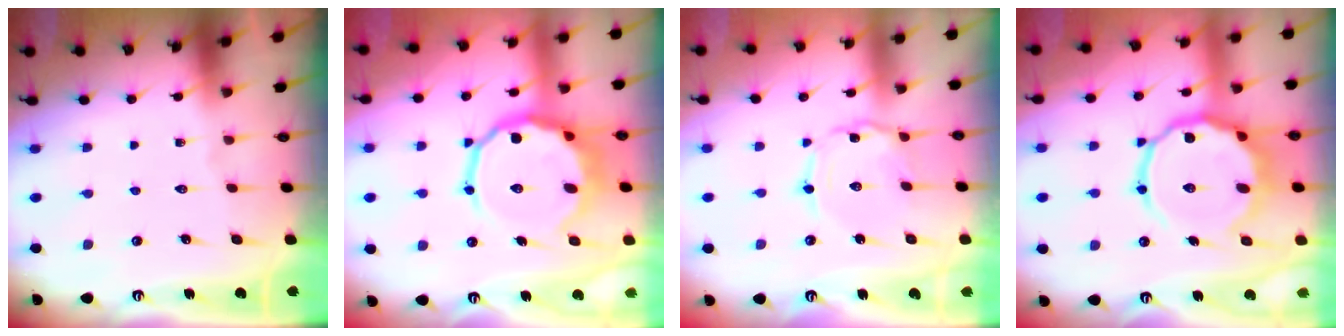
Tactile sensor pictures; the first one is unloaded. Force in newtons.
{"total": 14.2, "press": 13.9, "slide": 3.0}
{"total": 1.6, "press": 1.5, "slide": 0.2}
{"total": 16.1, "press": 16.0, "slide": 1.5}